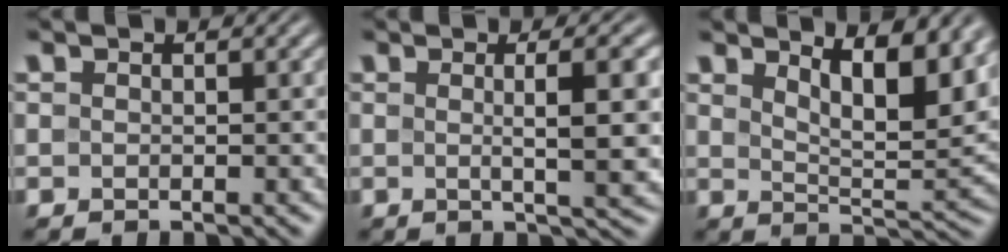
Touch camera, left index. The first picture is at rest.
{"total": 5.7, "force": [0.5, 1.3, 5.6], "torque": [-0.071, 0.004, 0.006]}
{"total": 7.2, "force": [4.2, 2.2, 5.5], "torque": [-0.079, -0.002, 0.069]}